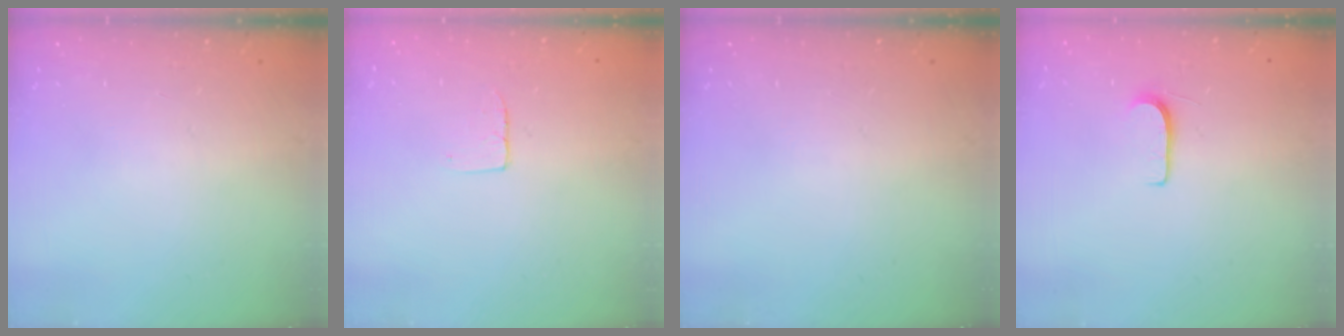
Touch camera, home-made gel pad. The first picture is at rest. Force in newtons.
{"total": 3.8, "press": 3.8, "slide": 0.2}
{"total": 0.0}
{"total": 5.1, "press": 5.1, "slide": 0.6}